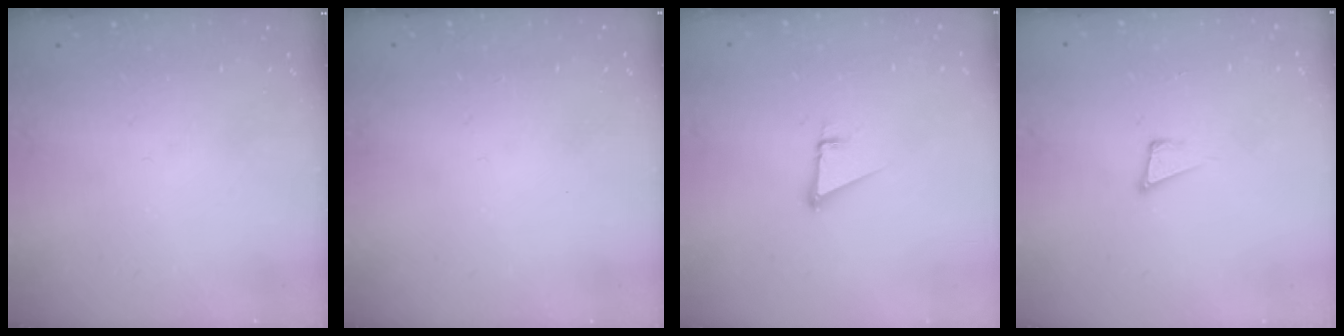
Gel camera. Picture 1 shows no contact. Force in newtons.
{"total": 1.6, "press": 1.6, "slide": 0.1}
{"total": 2.3, "press": 2.3, "slide": 0.0}
{"total": 3.9, "press": 2.7, "slide": 2.9}